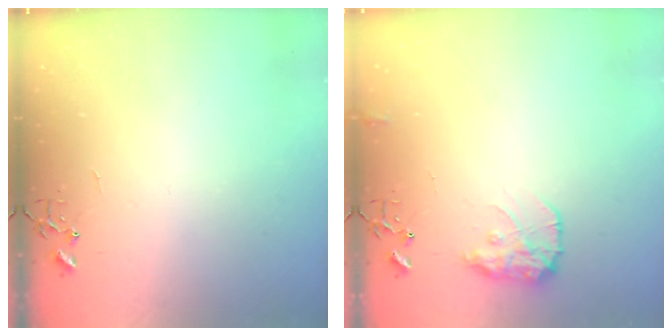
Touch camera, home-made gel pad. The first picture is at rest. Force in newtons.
{"total": 10.8, "press": 10.8, "slide": 0.4}